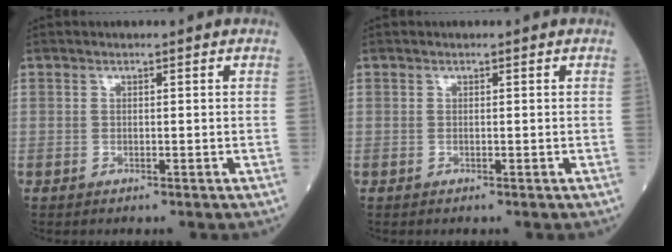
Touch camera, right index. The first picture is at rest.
{"total": 0.0}